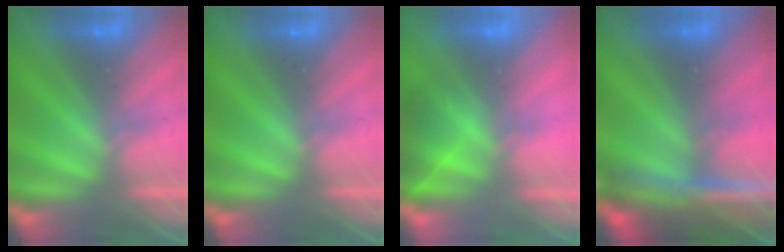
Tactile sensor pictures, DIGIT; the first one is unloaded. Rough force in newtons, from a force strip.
{"total": 0.0}
{"total": 2.7}
{"total": 10.2}